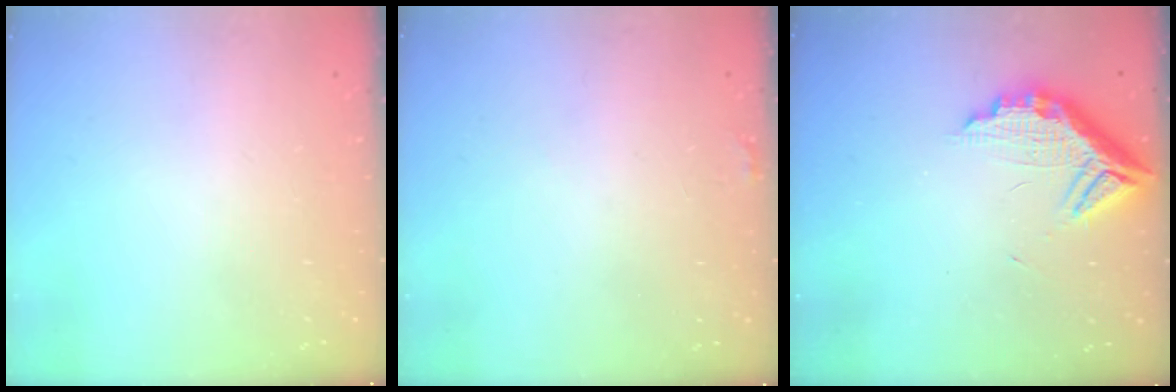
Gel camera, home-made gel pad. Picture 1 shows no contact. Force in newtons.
{"total": 6.2, "press": 6.2, "slide": 0.4}
{"total": 12.6, "press": 12.6, "slide": 1.0}